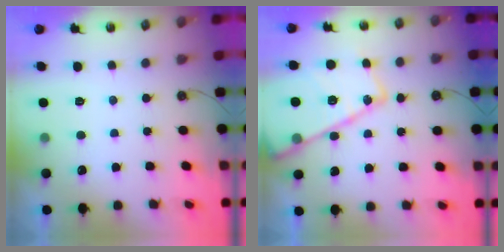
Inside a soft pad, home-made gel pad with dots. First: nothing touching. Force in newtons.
{"total": 22.4, "press": 22.3, "slide": 2.1}